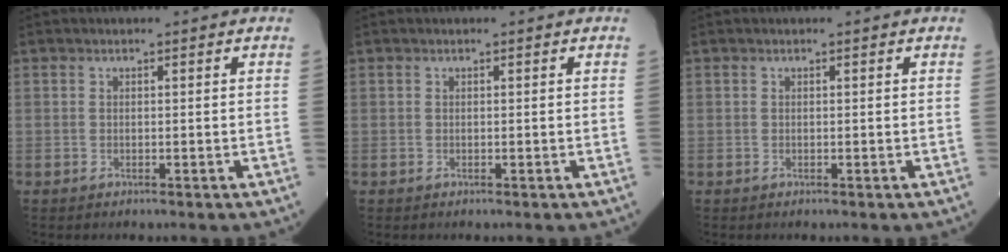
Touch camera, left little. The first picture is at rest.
{"total": 0.0}
{"total": 0.0}